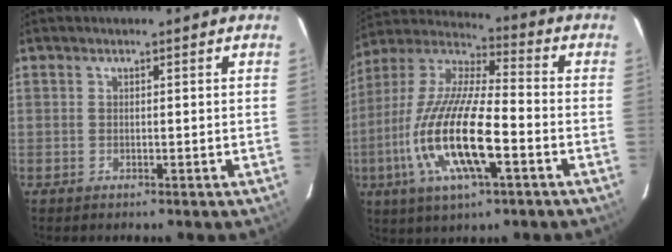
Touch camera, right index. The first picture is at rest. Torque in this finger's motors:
{"motor_torque": [1.59, -0.55, 1.05, 0.21]}